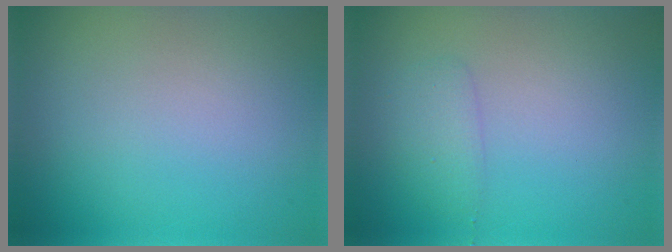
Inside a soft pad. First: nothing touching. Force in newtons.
{"total": 1.5, "press": 1.5, "slide": 0.1}